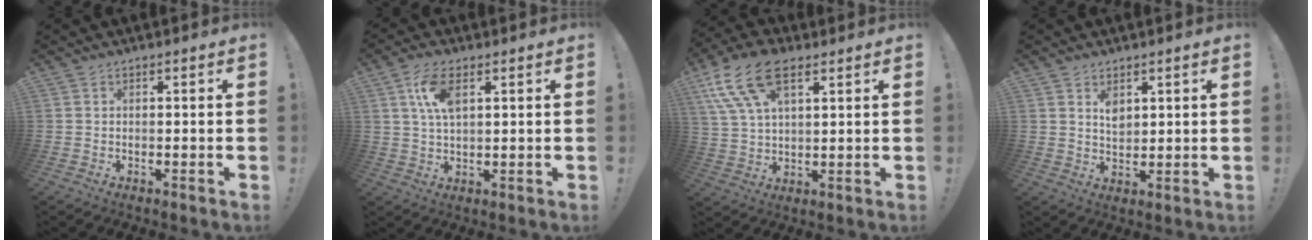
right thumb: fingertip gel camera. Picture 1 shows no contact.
{"total": 8.4, "force": [3.1, 4.0, 6.7], "torque": [-0.125, -0.001, 0.055]}
{"total": 15.1, "force": [7.8, 7.8, 10.4], "torque": [-0.219, -0.020, 0.140]}
{"total": 4.5, "force": [2.4, 3.0, 2.4], "torque": [-0.026, -0.016, 0.042]}